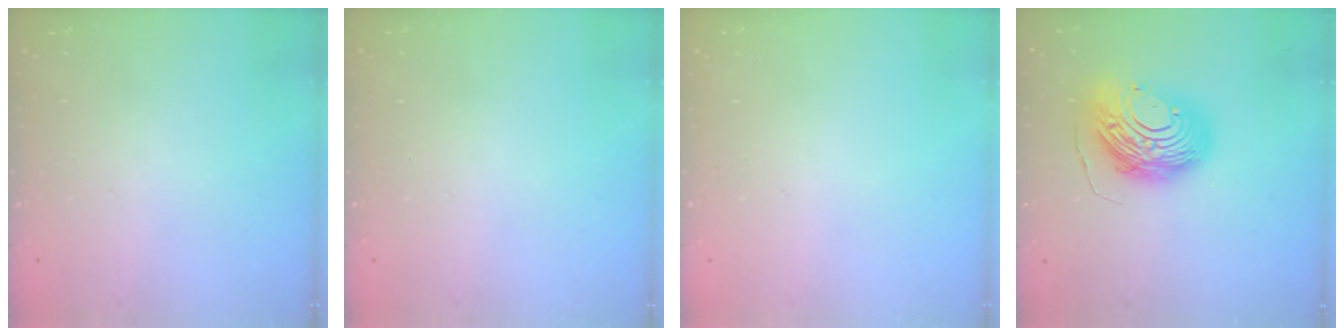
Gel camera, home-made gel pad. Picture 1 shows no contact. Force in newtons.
{"total": 0.0}
{"total": 0.0}
{"total": 13.7, "press": 13.6, "slide": 1.3}